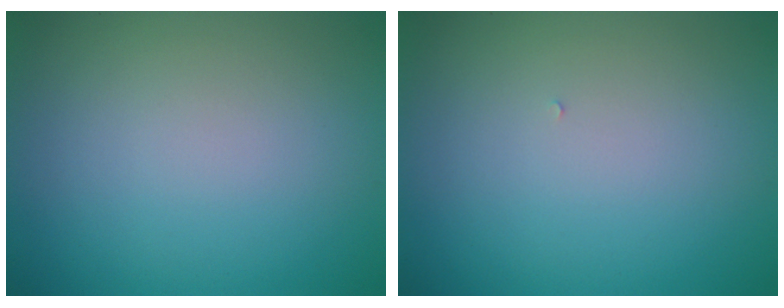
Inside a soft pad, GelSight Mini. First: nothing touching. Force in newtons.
{"total": 0.0}